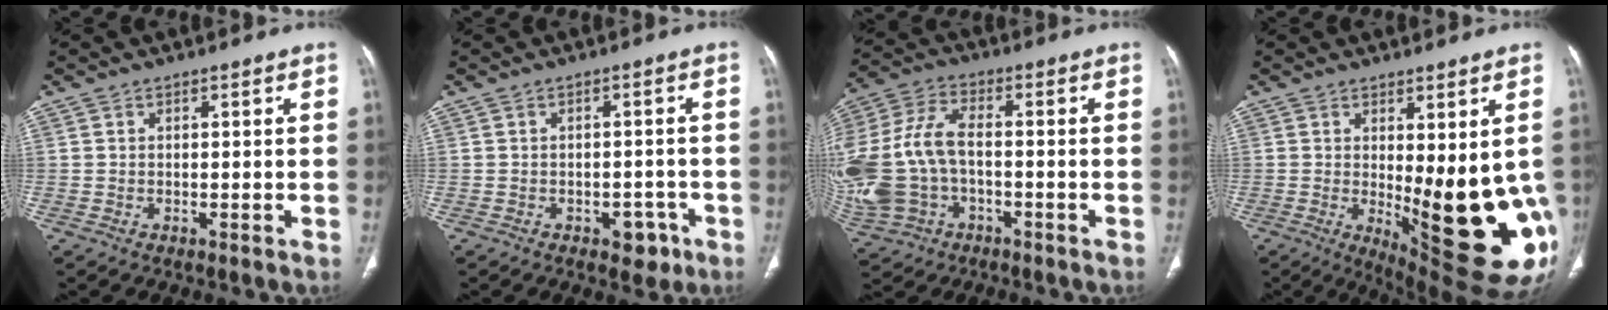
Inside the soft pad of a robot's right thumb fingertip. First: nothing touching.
{"total": 4.2, "force": [-2.3, 2.6, 2.3], "torque": [-0.011, 0.016, -0.025]}
{"total": 18.2, "force": [-2.1, 11.6, 13.9], "torque": [-0.344, 0.019, -0.030]}
{"total": 18.7, "force": [-2.4, 5.9, 17.6], "torque": [-0.194, -0.031, -0.004]}